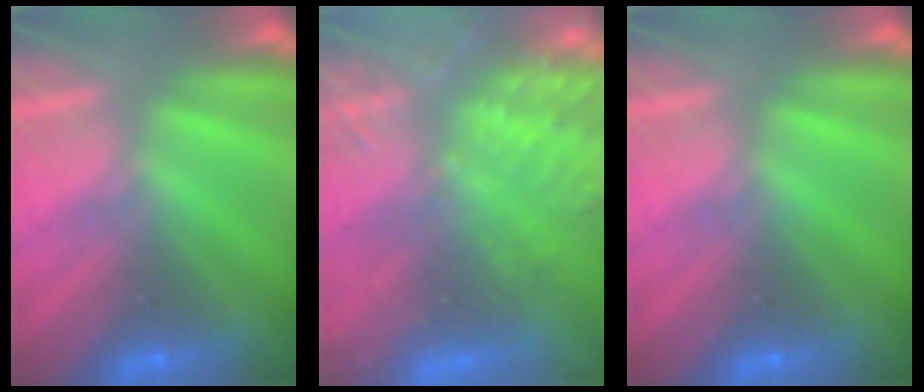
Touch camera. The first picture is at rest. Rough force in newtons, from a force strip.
{"total": 7.7}
{"total": 0.0}